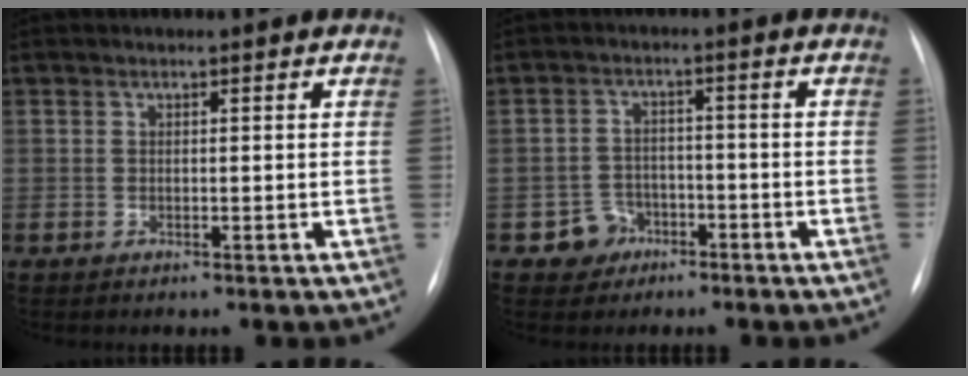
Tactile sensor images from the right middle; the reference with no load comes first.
{"total": 4.0, "force": [-2.2, 3.3, 0.2], "torque": [0.001, 0.013, -0.034]}